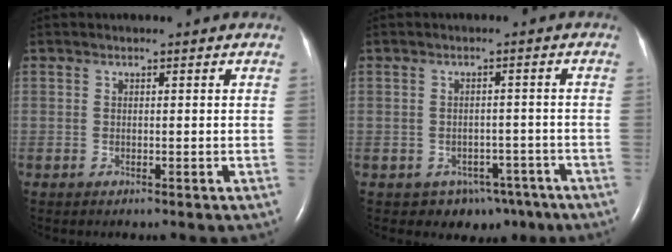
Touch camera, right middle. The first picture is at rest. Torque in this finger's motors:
{"motor_torque": [-0.38, -0.04, -0.10, 0.01]}